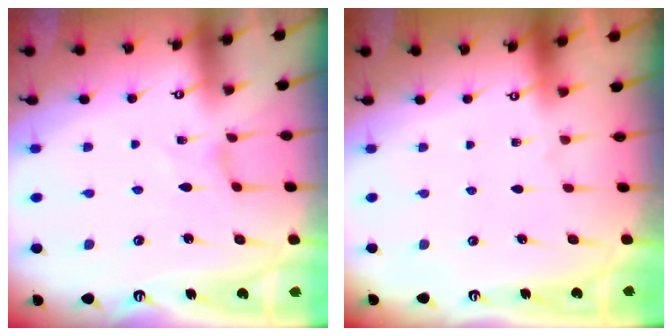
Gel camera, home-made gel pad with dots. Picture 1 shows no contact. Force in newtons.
{"total": 0.0}